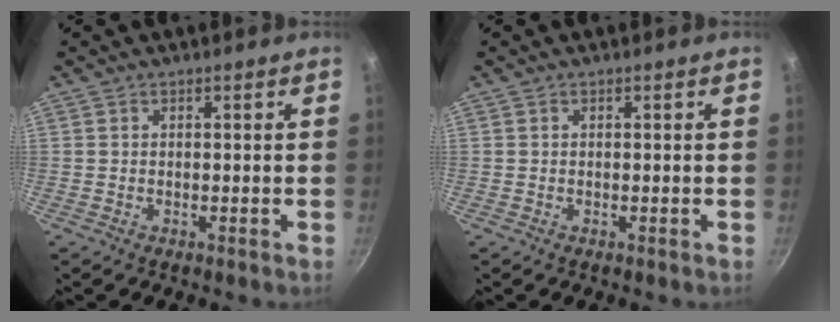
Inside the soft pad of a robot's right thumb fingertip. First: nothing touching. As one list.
[{"total": 0.0}]